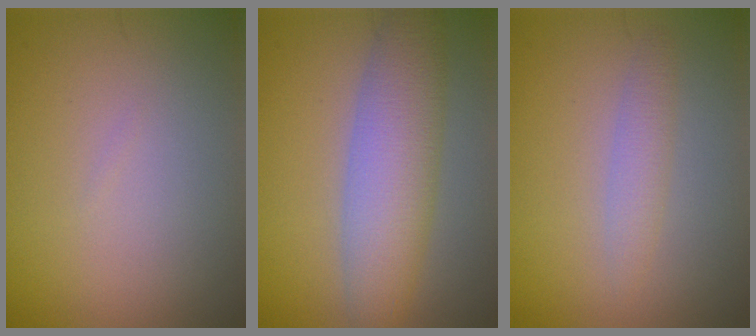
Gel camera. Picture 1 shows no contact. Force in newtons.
{"total": 6.1, "press": 6.1, "slide": 0.3}
{"total": 1.7, "press": 1.7, "slide": 0.1}